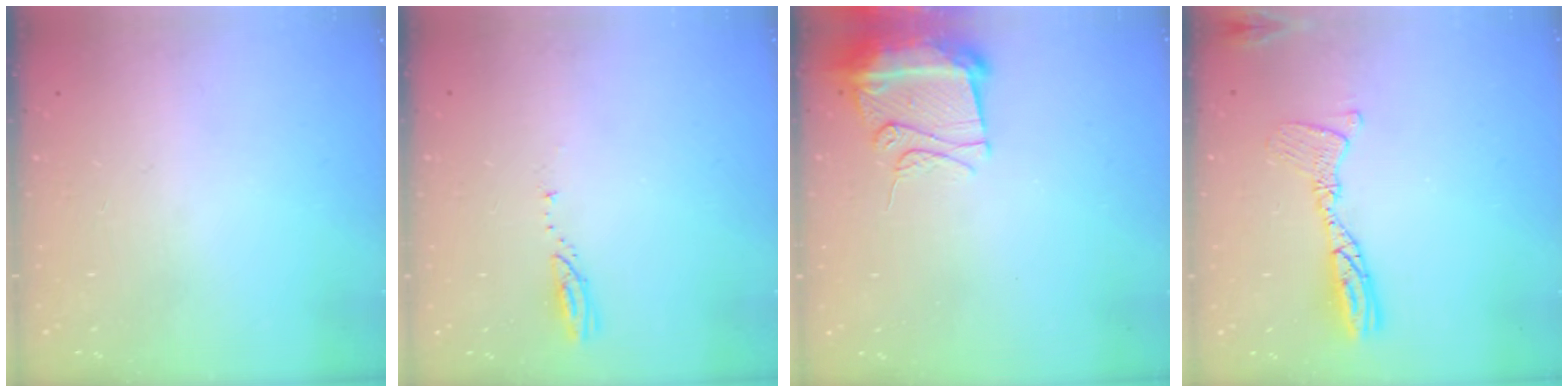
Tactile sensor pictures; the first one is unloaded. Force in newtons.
{"total": 3.0, "press": 3.0, "slide": 0.1}
{"total": 10.8, "press": 10.7, "slide": 1.1}
{"total": 12.4, "press": 12.4, "slide": 1.1}